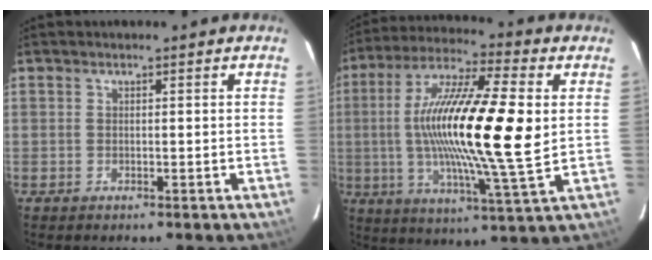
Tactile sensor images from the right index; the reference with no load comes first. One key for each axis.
{"total": 22.2, "fx": 2.4, "fy": 3.1, "fz": 21.8, "tx": -0.391, "ty": 0.005, "tz": 0.027}